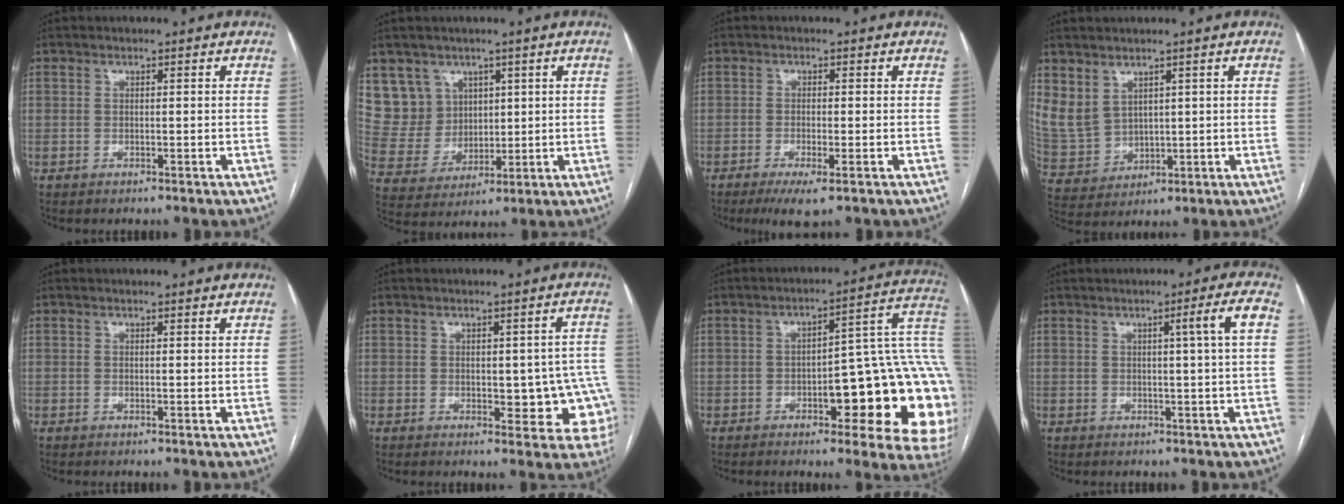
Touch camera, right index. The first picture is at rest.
{"total": 8.4, "force": [4.5, 7.0, 0.9], "torque": [-0.030, 0.025, 0.106]}
{"total": 4.3, "force": [-2.3, 0.6, 3.6], "torque": [-0.062, -0.011, -0.036]}
{"total": 7.7, "force": [4.1, 5.6, 3.2], "torque": [-0.080, 0.008, 0.109]}
{"total": 0.8, "force": [0.7, 0.0, 0.3], "torque": [-0.013, -0.002, 0.005]}
{"total": 8.6, "force": [-1.1, 4.1, 7.5], "torque": [-0.061, 0.018, -0.006]}
{"total": 21.7, "force": [-3.2, 5.7, 20.7], "torque": [-0.168, 0.032, -0.031]}
{"total": 4.4, "force": [0.9, -1.3, 4.1], "torque": [-0.063, 0.000, 0.016]}